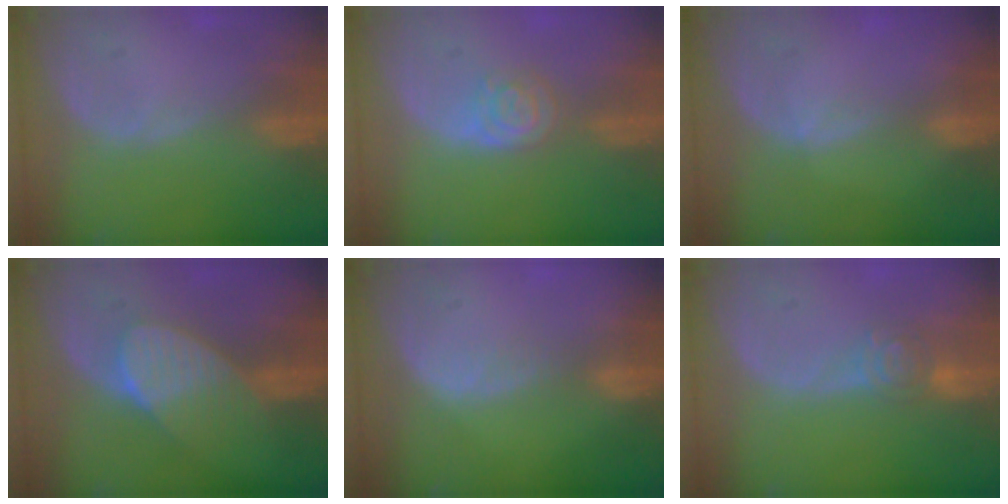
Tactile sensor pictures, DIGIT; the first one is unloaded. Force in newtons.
{"total": 4.2, "press": 3.8, "slide": 1.8}
{"total": 1.2, "press": 0.7, "slide": 0.9}
{"total": 7.2, "press": 7.0, "slide": 1.7}
{"total": 1.6, "press": 1.6, "slide": 0.1}
{"total": 4.7, "press": 4.2, "slide": 2.2}